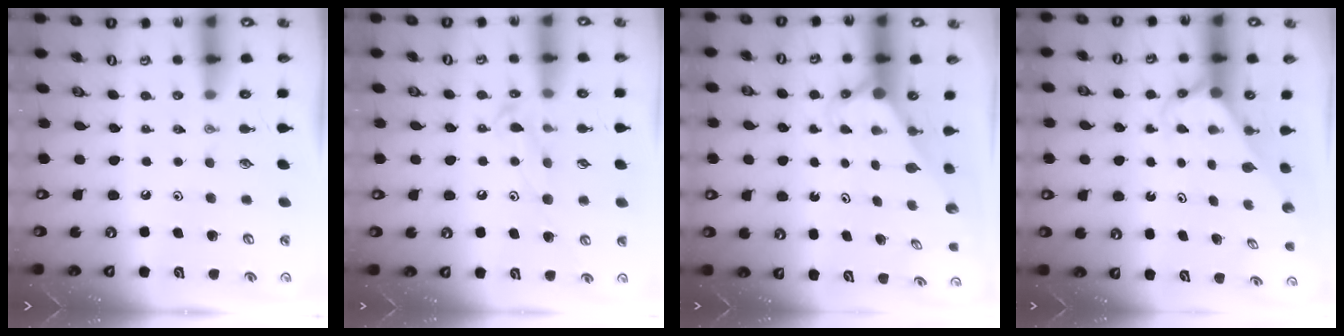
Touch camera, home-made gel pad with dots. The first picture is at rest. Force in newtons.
{"total": 10.1, "press": 10.1, "slide": 0.6}
{"total": 2.8, "press": 2.8, "slide": 0.0}
{"total": 2.5, "press": 2.5, "slide": 0.2}